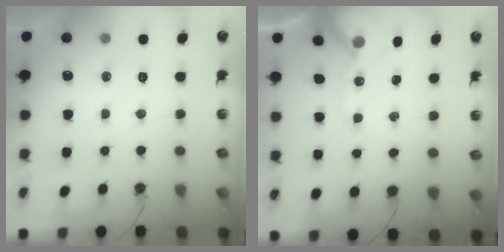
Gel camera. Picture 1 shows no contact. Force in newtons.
{"total": 11.3, "press": 11.2, "slide": 1.7}